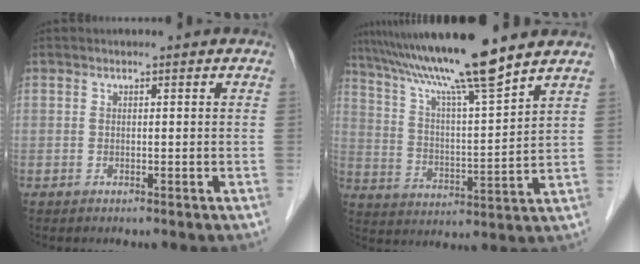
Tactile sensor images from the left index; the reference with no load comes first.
{"total": 15.1, "force": [12.4, -1.2, 8.6], "torque": [-0.152, 0.005, 0.214]}